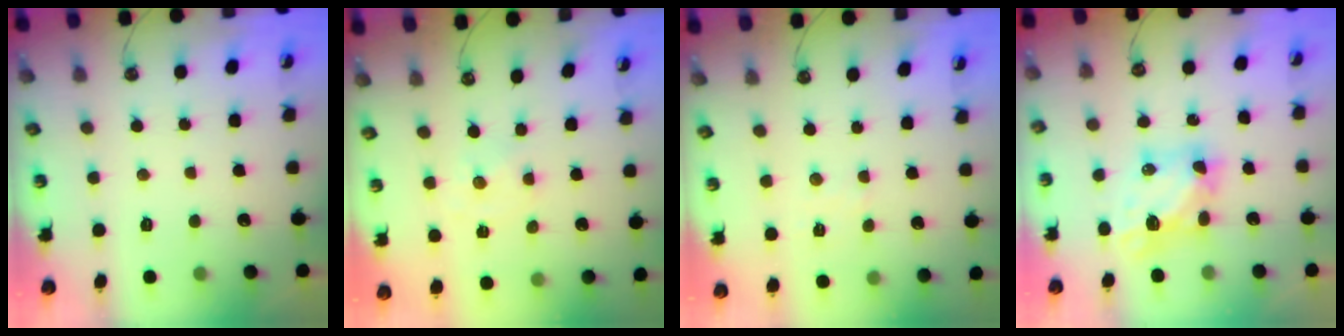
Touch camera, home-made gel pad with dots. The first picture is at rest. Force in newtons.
{"total": 0.0}
{"total": 2.8, "press": 2.7, "slide": 0.5}
{"total": 5.8, "press": 5.8, "slide": 0.4}